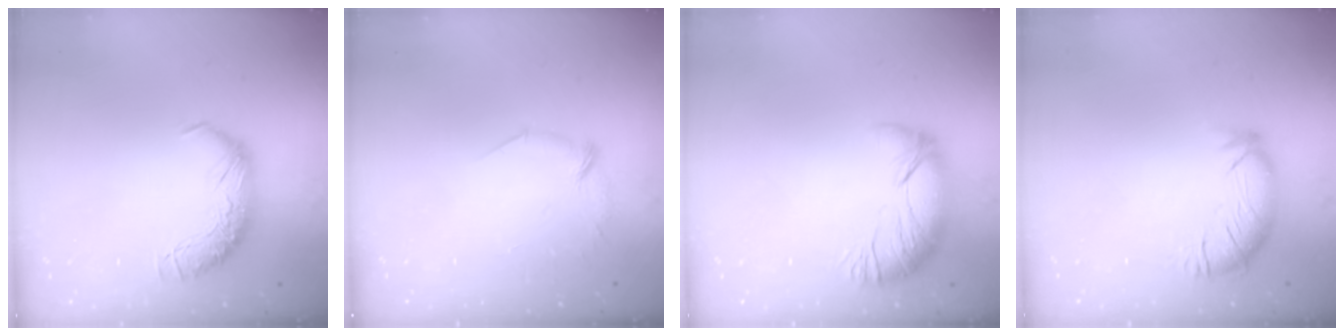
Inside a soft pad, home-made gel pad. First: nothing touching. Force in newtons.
{"total": 6.1, "press": 6.0, "slide": 1.1}
{"total": 2.5, "press": 1.6, "slide": 1.9}
{"total": 2.9, "press": 2.0, "slide": 2.2}